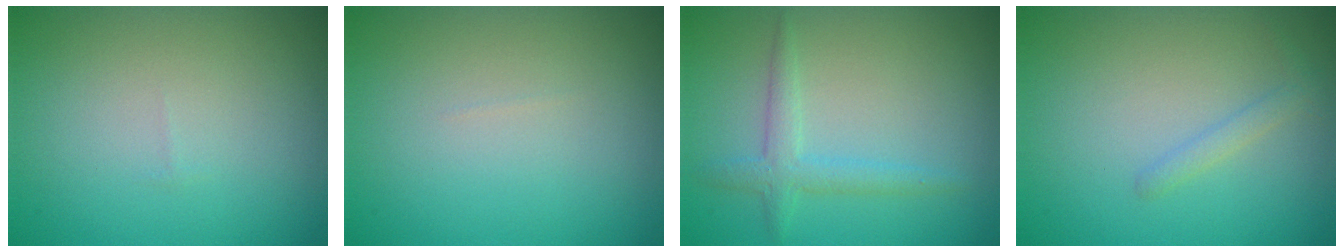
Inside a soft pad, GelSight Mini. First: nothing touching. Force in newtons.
{"total": 0.0}
{"total": 2.1, "press": 2.1, "slide": 0.1}
{"total": 1.1, "press": 1.1, "slide": 0.0}